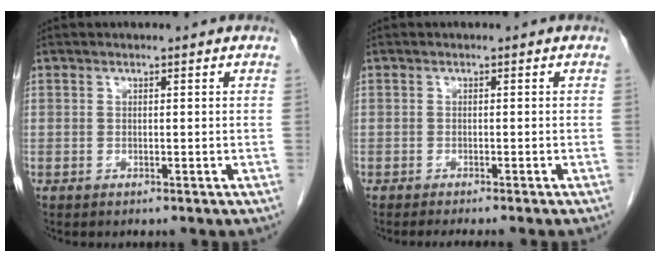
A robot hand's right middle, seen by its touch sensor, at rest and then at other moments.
{"total": 3.8, "force": [-3.3, -0.5, 1.9], "torque": [-0.014, -0.002, -0.045]}